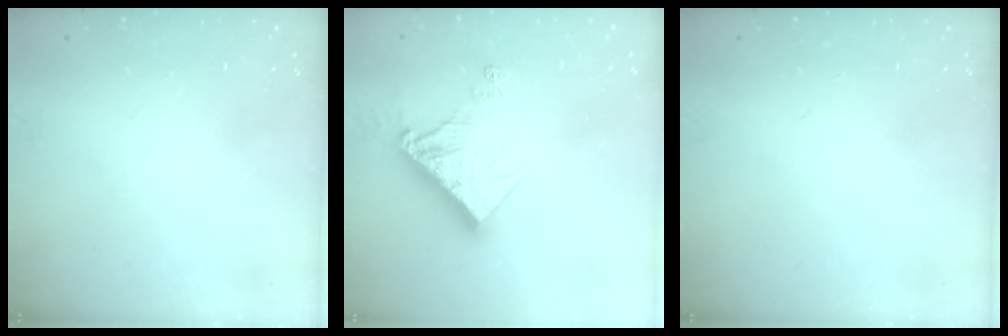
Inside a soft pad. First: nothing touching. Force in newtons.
{"total": 13.9, "press": 13.8, "slide": 1.5}
{"total": 0.0}